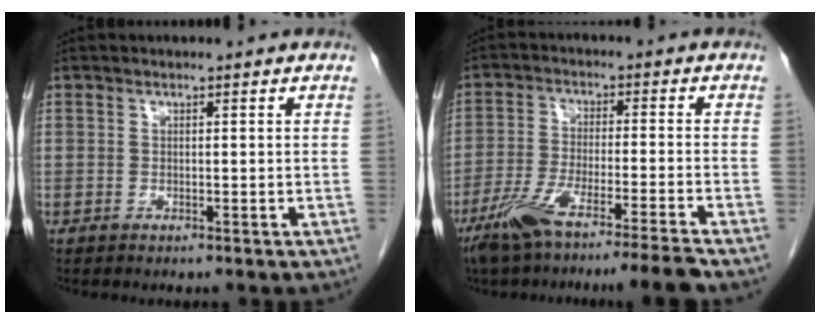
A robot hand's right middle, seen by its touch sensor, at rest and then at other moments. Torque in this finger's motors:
{"motor_torque": [0.77, -0.65, 0.22, 0.09]}